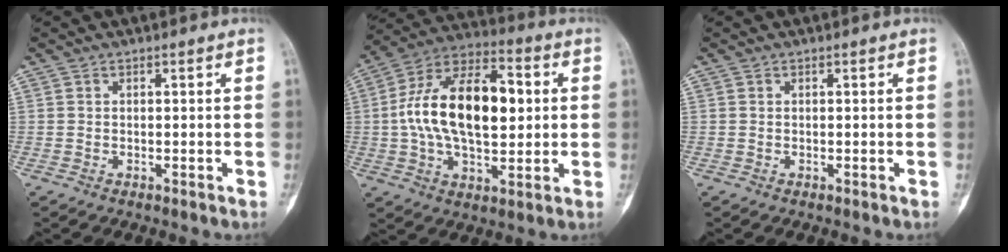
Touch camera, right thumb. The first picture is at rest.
{"total": 21.2, "force": [1.7, 11.4, 17.8], "torque": [-0.297, 0.022, 0.025]}
{"total": 0.0}